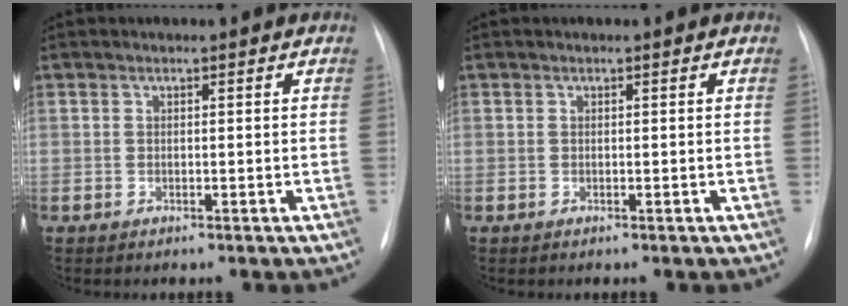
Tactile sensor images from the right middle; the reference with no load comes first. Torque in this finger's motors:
{"motor_torque": [-0.01, 0.00, 0.04, 0.00]}